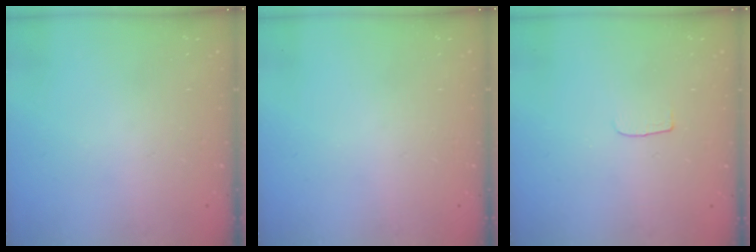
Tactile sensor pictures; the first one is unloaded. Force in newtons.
{"total": 0.0}
{"total": 3.0, "press": 3.0, "slide": 0.3}